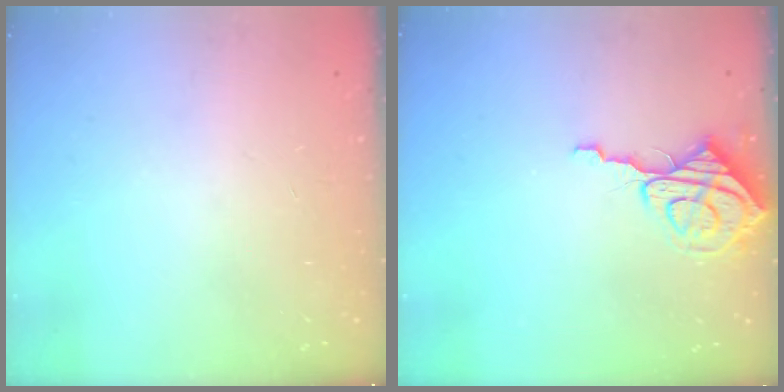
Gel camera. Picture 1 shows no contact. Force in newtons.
{"total": 8.6, "press": 8.5, "slide": 0.7}